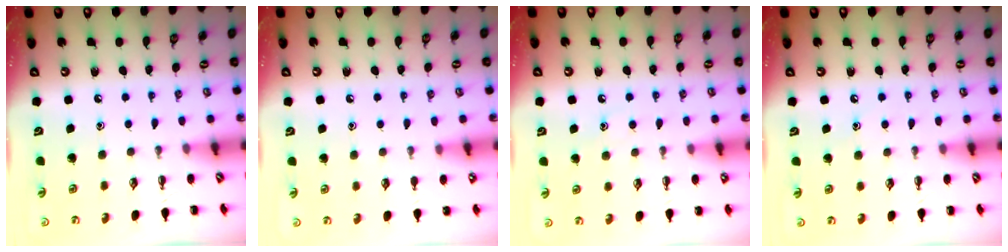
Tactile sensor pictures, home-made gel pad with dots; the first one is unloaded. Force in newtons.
{"total": 4.2, "press": 4.0, "slide": 1.3}
{"total": 7.3, "press": 7.2, "slide": 1.6}
{"total": 6.3, "press": 6.0, "slide": 1.8}